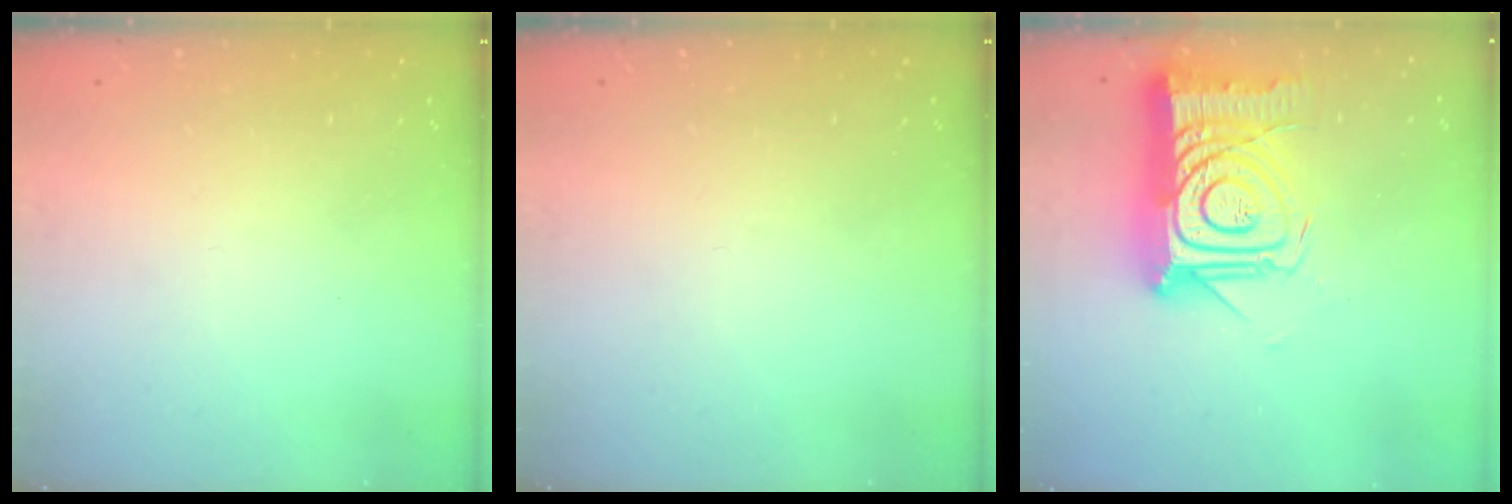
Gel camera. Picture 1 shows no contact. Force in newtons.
{"total": 0.0}
{"total": 22.4, "press": 22.4, "slide": 1.7}